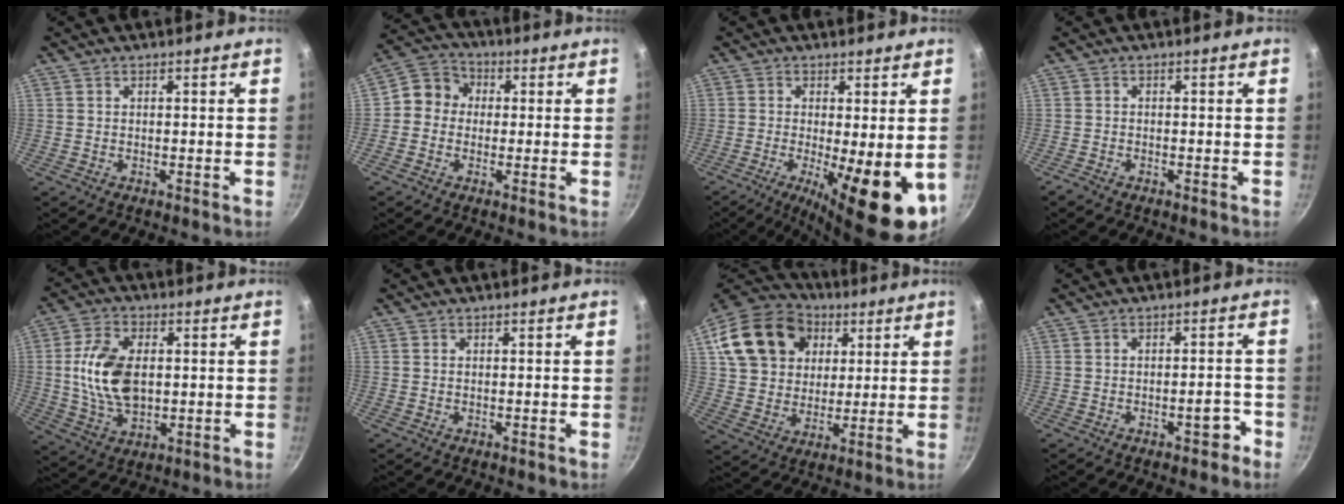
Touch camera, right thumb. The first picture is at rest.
{"total": 6.8, "force": [0.0, 6.2, 2.9], "torque": [-0.024, 0.016, -0.026]}
{"total": 13.8, "force": [-2.9, 3.9, 12.9], "torque": [-0.181, -0.012, -0.034]}
{"total": 1.2, "force": [-1.0, 0.4, 0.4], "torque": [-0.018, 0.007, -0.021]}
{"total": 12.7, "force": [0.9, 7.8, 10.1], "torque": [-0.178, 0.000, 0.017]}
{"total": 0.0}
{"total": 20.4, "force": [7.1, 16.0, 10.5], "torque": [-0.189, 0.018, 0.126]}
{"total": 3.2, "force": [-1.9, 1.5, 2.1], "torque": [-0.007, 0.028, -0.020]}